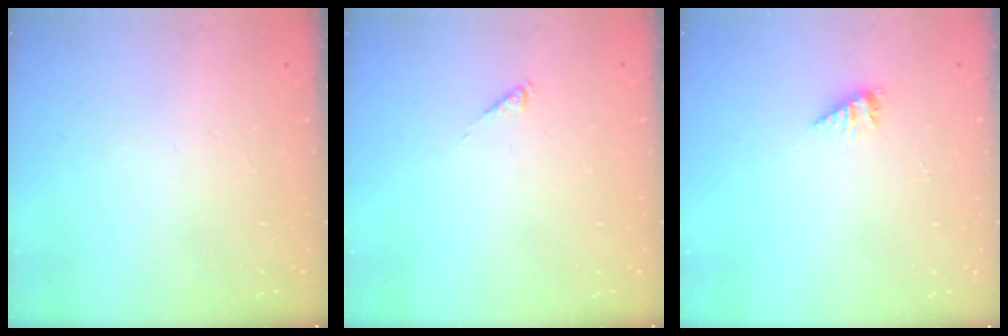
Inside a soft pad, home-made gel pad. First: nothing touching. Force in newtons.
{"total": 0.0}
{"total": 3.6, "press": 3.5, "slide": 0.5}